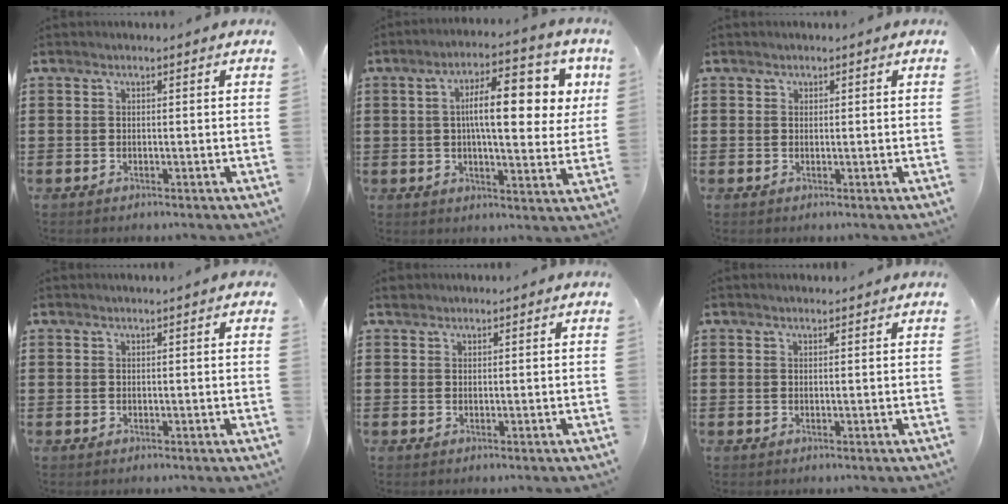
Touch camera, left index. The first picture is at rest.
{"total": 12.6, "force": [3.0, 4.4, 11.5], "torque": [-0.193, 0.006, 0.044]}
{"total": 0.9, "force": [0.2, 0.8, 0.1], "torque": [-0.005, 0.002, 0.003]}
{"total": 0.7, "force": [0.5, -0.1, 0.4], "torque": [-0.008, -0.001, 0.010]}
{"total": 1.0, "force": [0.8, 0.5, 0.3], "torque": [-0.008, 0.003, 0.016]}
{"total": 0.7, "force": [0.6, 0.2, 0.1], "torque": [-0.004, 0.000, 0.013]}